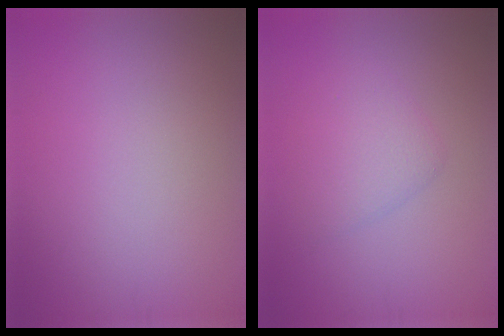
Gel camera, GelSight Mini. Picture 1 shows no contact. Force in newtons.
{"total": 2.6, "press": 2.6, "slide": 0.2}